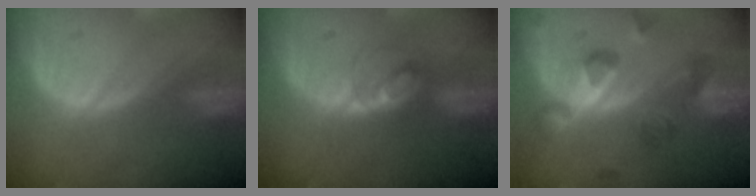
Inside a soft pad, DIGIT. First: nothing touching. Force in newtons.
{"total": 3.9, "press": 3.9, "slide": 0.4}
{"total": 7.6, "press": 7.6, "slide": 0.6}